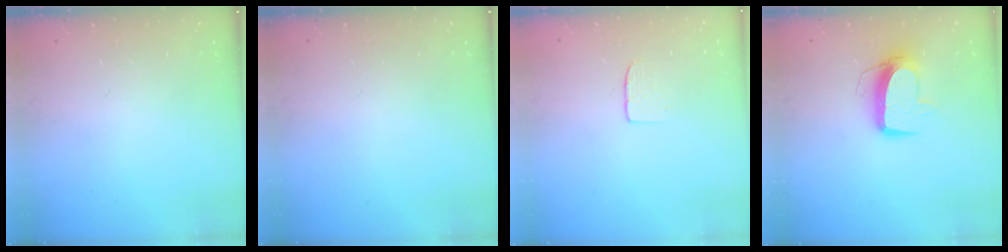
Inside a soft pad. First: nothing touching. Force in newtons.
{"total": 0.0}
{"total": 3.7, "press": 3.7, "slide": 0.2}
{"total": 10.9, "press": 10.9, "slide": 0.7}